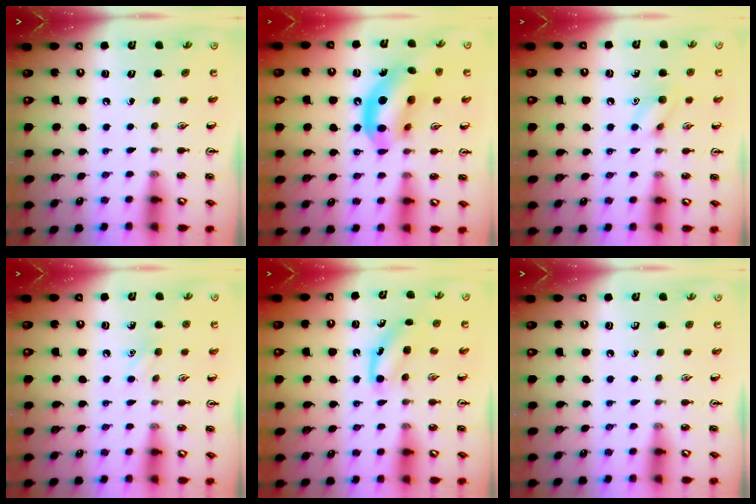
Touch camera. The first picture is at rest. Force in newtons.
{"total": 14.8, "press": 14.1, "slide": 4.3}
{"total": 7.4, "press": 7.3, "slide": 1.0}
{"total": 5.2, "press": 5.0, "slide": 1.6}
{"total": 4.2, "press": 3.9, "slide": 1.3}
{"total": 0.0}